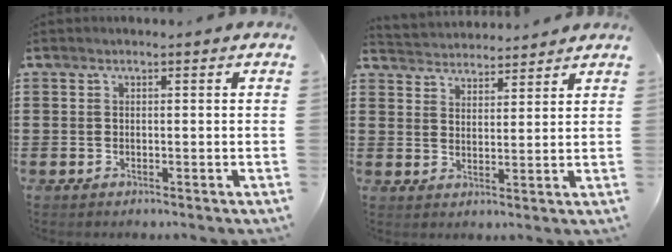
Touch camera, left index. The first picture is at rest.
{"total": 3.5, "force": [3.4, 0.3, -0.6], "torque": [-0.001, -0.014, 0.063]}